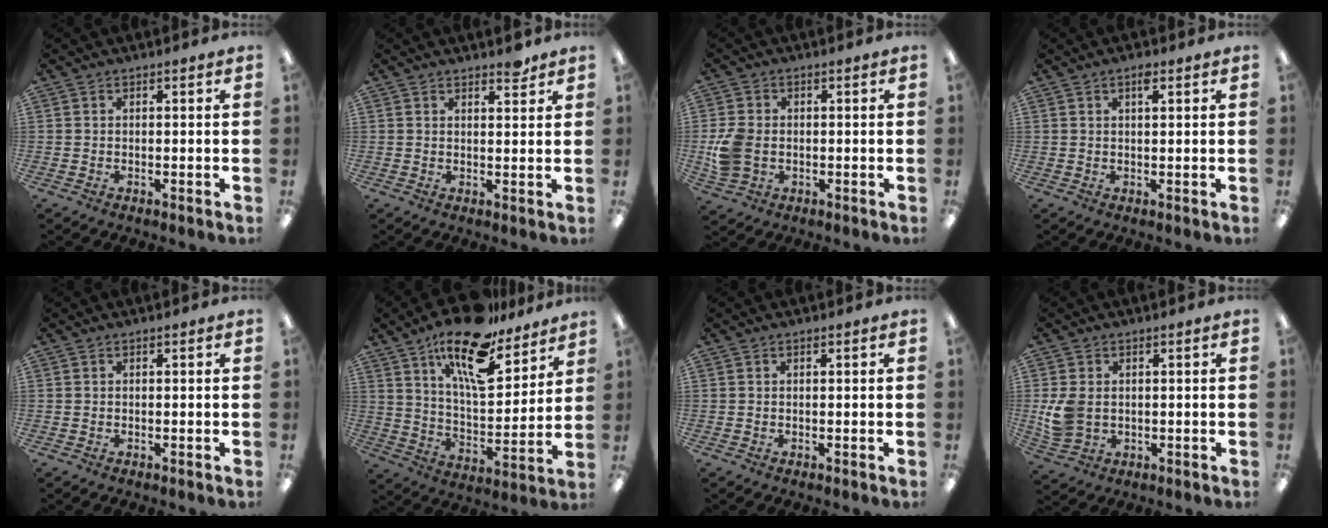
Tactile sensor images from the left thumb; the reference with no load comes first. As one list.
[{"total": 2.7, "force": [2.4, 0.7, 0.9], "torque": [0.004, -0.016, 0.039]}, {"total": 7.4, "force": [-0.8, 5.9, 4.5], "torque": [-0.088, 0.010, -0.011]}, {"total": 2.3, "force": [1.3, 0.8, 1.7], "torque": [-0.020, -0.002, 0.019]}, {"total": 0.0}, {"total": 19.0, "force": [13.6, 7.0, 11.4], "torque": [-0.190, -0.080, 0.229]}, {"total": 0.0}, {"total": 6.5, "force": [0.5, 5.1, 4.0], "torque": [-0.085, 0.003, 0.012]}]